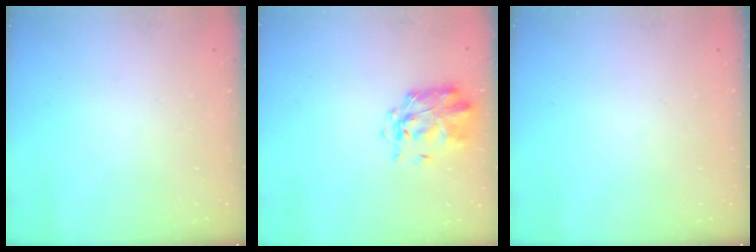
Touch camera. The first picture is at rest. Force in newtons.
{"total": 2.8, "press": 2.7, "slide": 0.6}
{"total": 0.0}